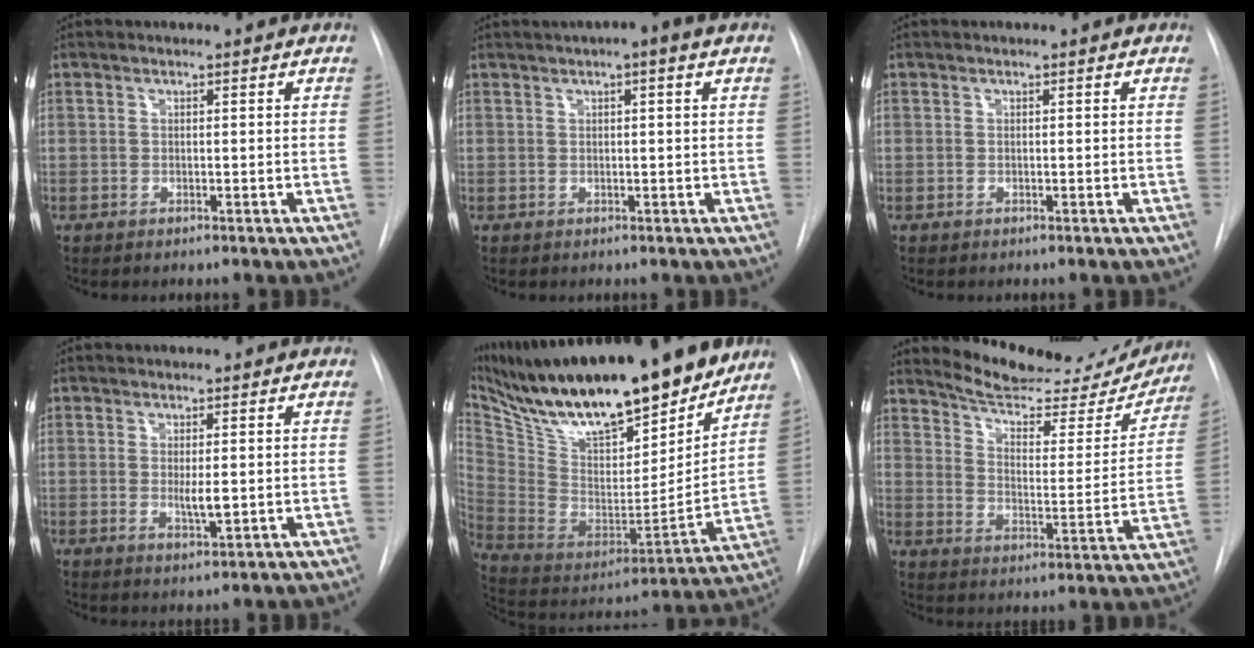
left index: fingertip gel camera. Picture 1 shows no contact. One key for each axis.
{"total": 3.9, "fx": 2.1, "fy": 0.1, "fz": 3.3, "tx": -0.051, "ty": 0.018, "tz": 0.030}
{"total": 0.0}
{"total": 2.7, "fx": 0.1, "fy": 0.6, "fz": 2.6, "tx": -0.047, "ty": -0.007, "tz": 0.005}
{"total": 29.6, "fx": 23.4, "fy": 7.5, "fz": 16.5, "tx": -0.299, "ty": -0.013, "tz": 0.376}
{"total": 20.3, "fx": 19.1, "fy": 4.1, "fz": 5.8, "tx": -0.076, "ty": -0.047, "tz": 0.253}